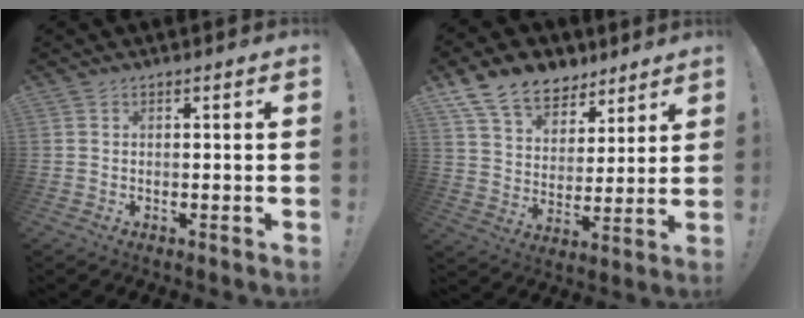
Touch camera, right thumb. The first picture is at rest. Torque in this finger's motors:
{"motor_torque": [0.46, 1.04, 0.91, 0.77, 0.04]}